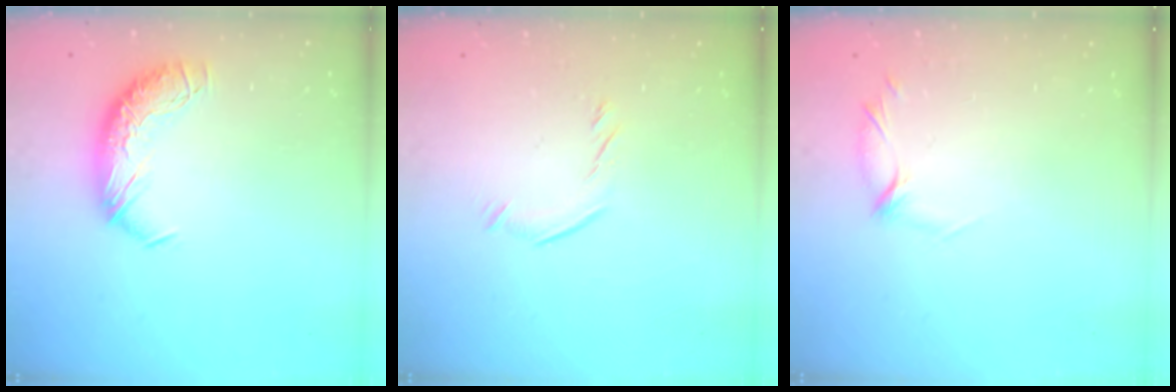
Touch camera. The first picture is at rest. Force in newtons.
{"total": 5.2, "press": 5.0, "slide": 1.4}
{"total": 6.4, "press": 6.3, "slide": 1.0}